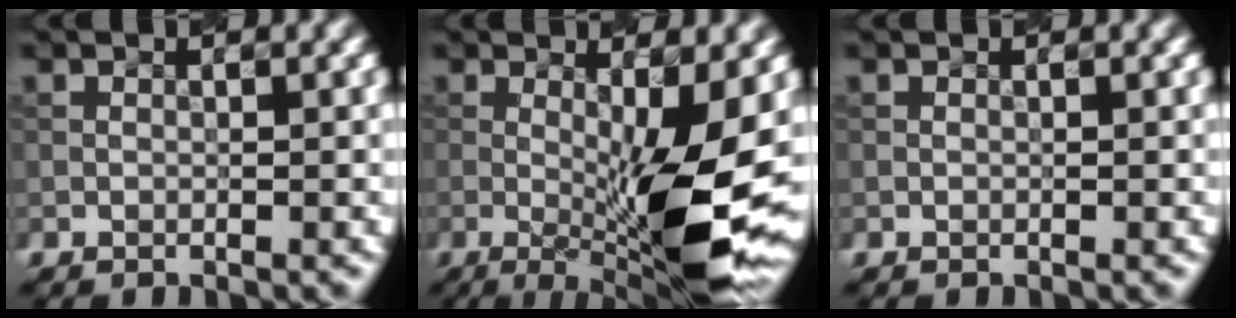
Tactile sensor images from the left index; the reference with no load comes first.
{"total": 10.5, "force": [-1.0, 2.4, 10.2], "torque": [-0.154, -0.024, -0.005]}
{"total": 0.0}